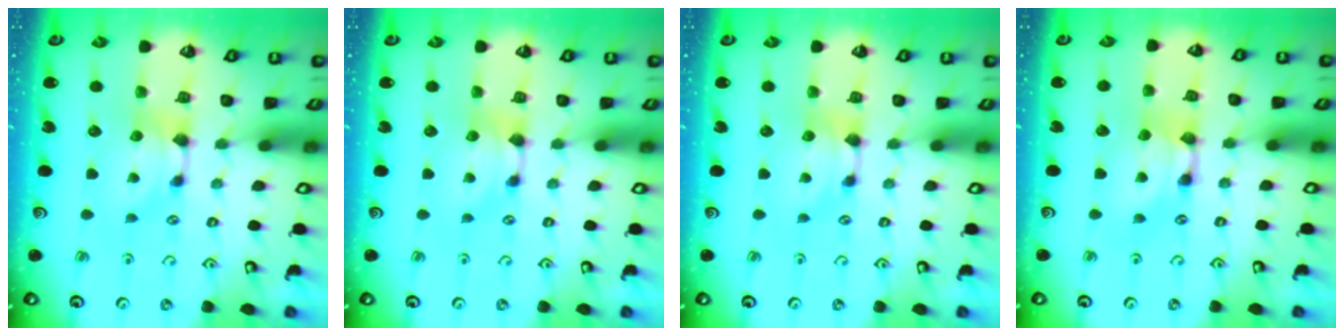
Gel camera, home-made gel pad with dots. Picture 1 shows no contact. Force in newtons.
{"total": 0.0}
{"total": 0.0}
{"total": 2.2, "press": 2.2, "slide": 0.1}